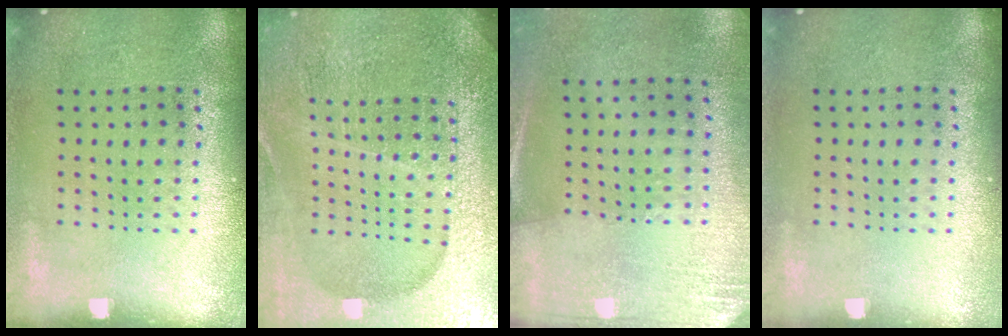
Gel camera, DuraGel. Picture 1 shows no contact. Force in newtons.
{"total": 5.1, "press": 4.7, "slide": 2.0}
{"total": 2.7, "press": 2.4, "slide": 1.2}
{"total": 0.0}